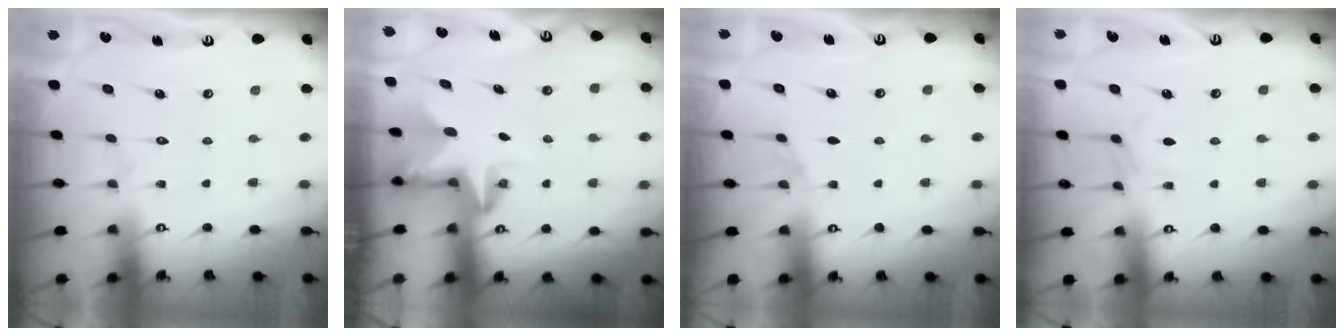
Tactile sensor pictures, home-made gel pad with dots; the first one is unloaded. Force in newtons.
{"total": 2.9, "press": 2.9, "slide": 0.1}
{"total": 4.5, "press": 3.8, "slide": 2.4}
{"total": 3.4, "press": 3.4, "slide": 0.5}